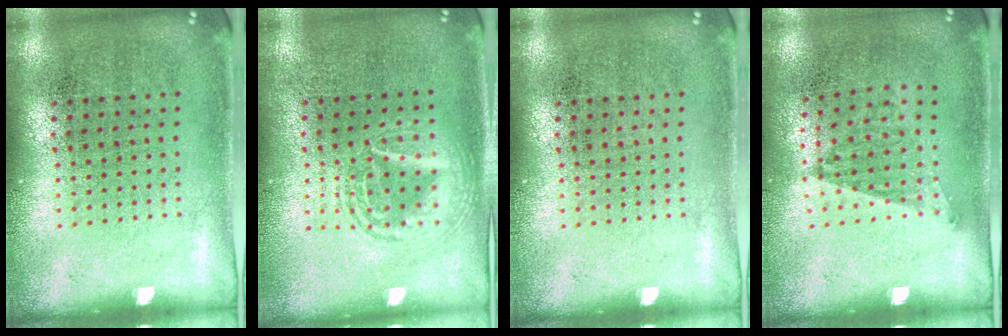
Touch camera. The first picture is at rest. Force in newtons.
{"total": 1.7, "press": 1.7, "slide": 0.2}
{"total": 0.0}
{"total": 1.2, "press": 0.9, "slide": 0.7}